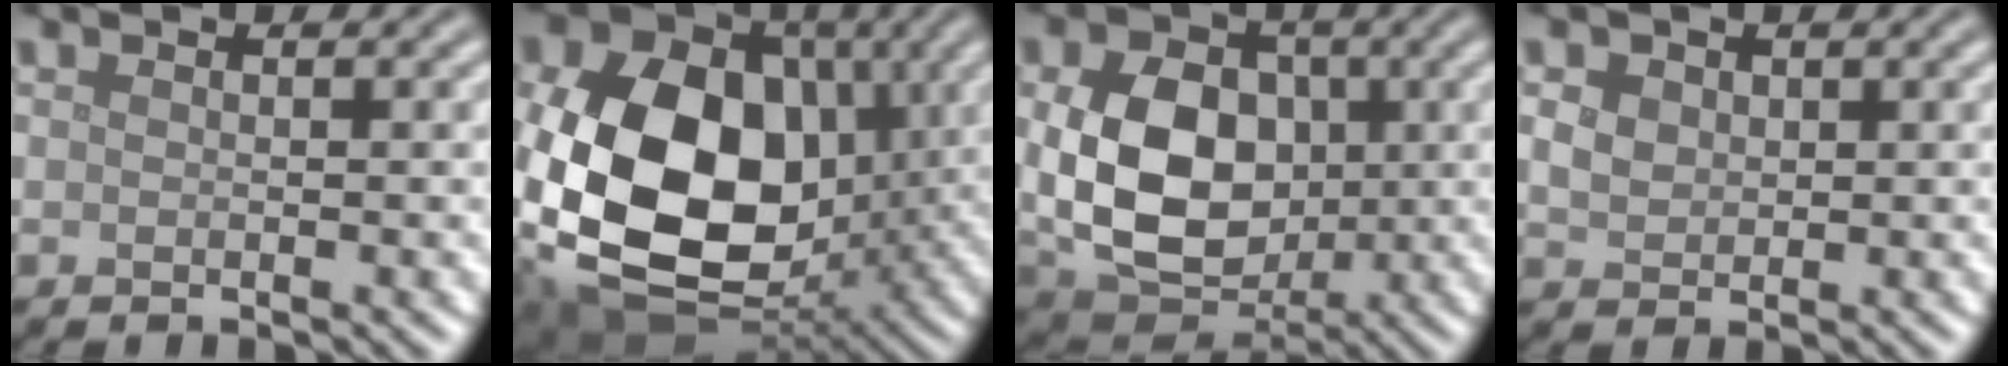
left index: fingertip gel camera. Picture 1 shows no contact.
{"total": 17.9, "force": [-0.4, 13.1, 12.2], "torque": [-0.246, -0.038, 0.004]}
{"total": 10.3, "force": [0.3, 7.6, 6.9], "torque": [-0.149, -0.013, 0.009]}
{"total": 2.1, "force": [0.8, 1.7, 1.0], "torque": [-0.021, 0.002, 0.010]}